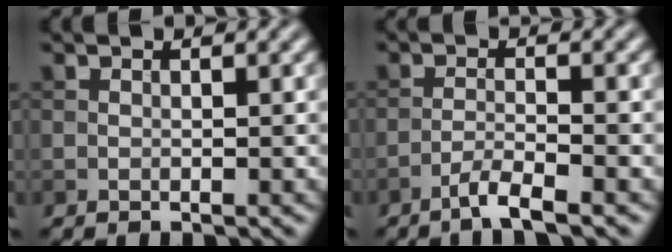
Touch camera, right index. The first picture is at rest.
{"total": 2.9, "force": [-2.0, 0.2, 2.0], "torque": [-0.035, 0.006, -0.048]}